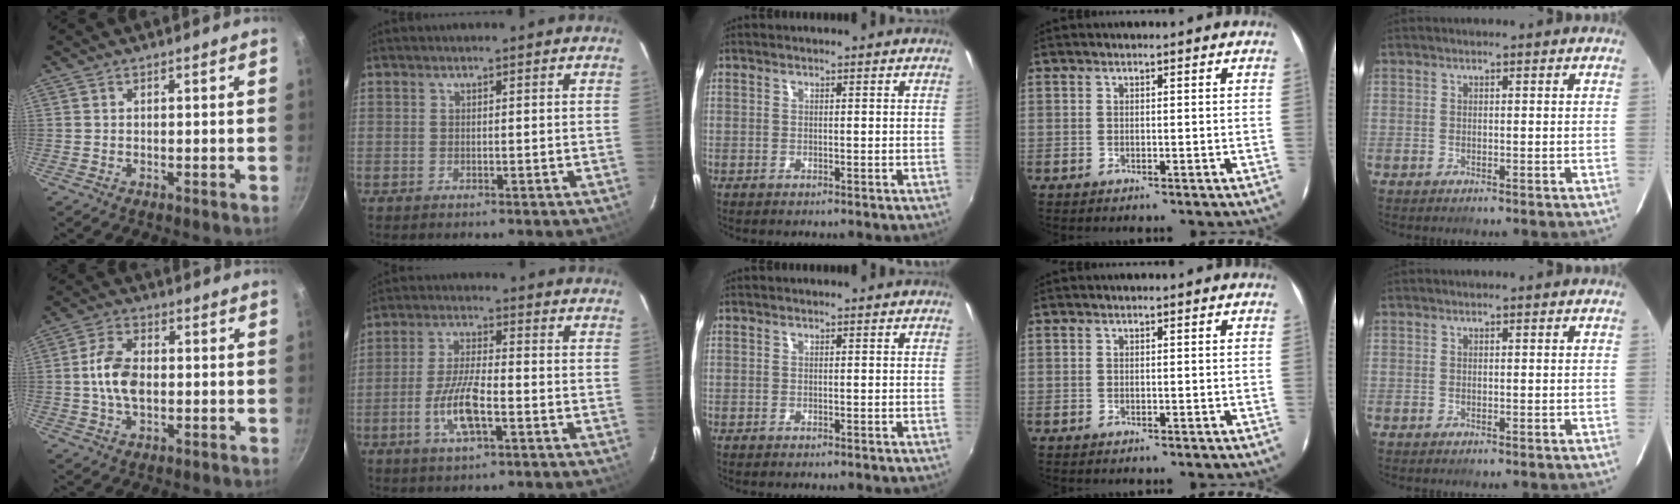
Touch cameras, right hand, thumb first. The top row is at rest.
{"thumb": {"total": 8.2, "force": [-0.2, 5.0, 6.5], "torque": [-0.120, 0.014, -0.009]}, "index": {"total": 8.7, "force": [-3.4, 2.3, 7.6], "torque": [-0.158, -0.002, -0.067]}}